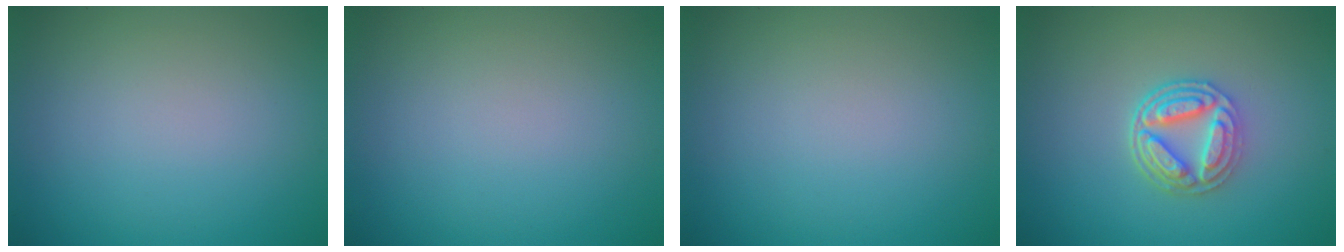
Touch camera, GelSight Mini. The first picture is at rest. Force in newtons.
{"total": 0.0}
{"total": 0.0}
{"total": 4.5, "press": 3.7, "slide": 2.6}